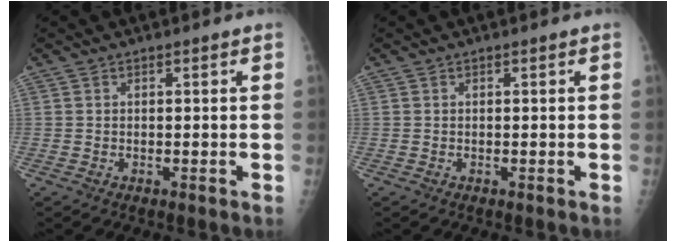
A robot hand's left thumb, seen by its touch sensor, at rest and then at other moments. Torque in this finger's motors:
{"motor_torque": [0.00, 0.00, -0.02, -0.02, 0.00]}